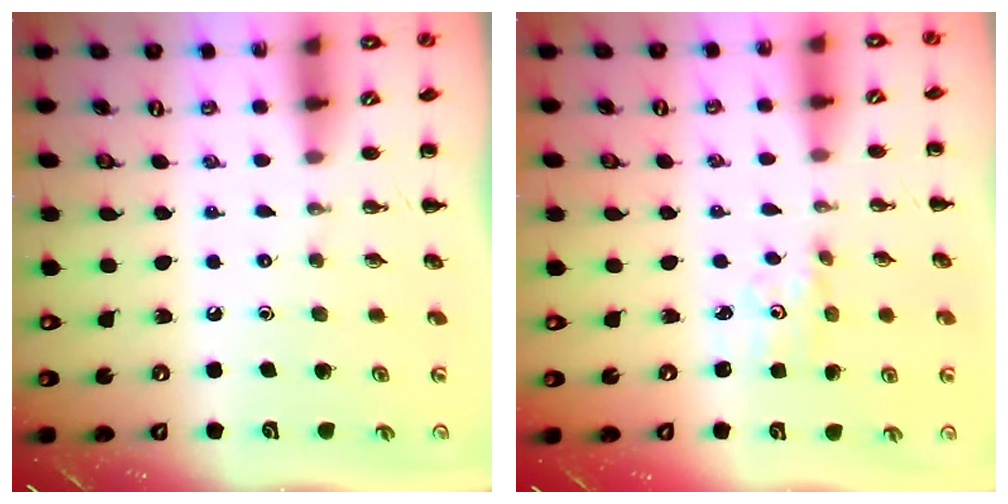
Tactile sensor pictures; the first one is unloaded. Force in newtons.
{"total": 1.8, "press": 1.8, "slide": 0.5}